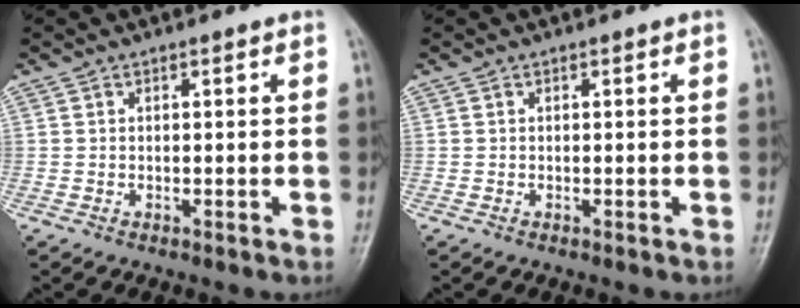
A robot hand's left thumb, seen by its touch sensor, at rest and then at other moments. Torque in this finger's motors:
{"motor_torque": [0.00, 0.00, 0.00, -0.01, 0.00]}